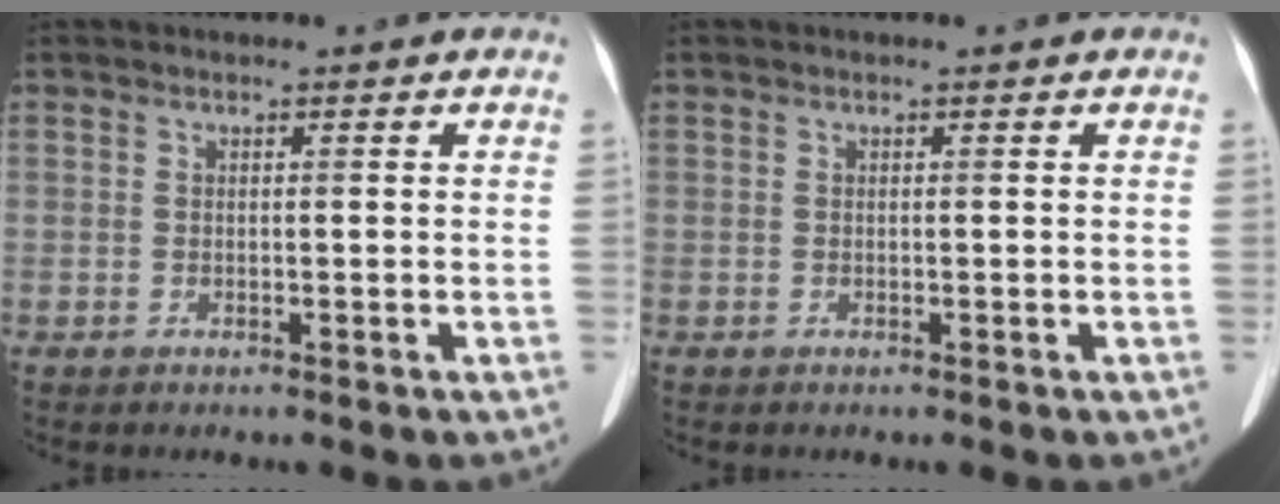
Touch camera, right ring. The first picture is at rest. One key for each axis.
{"total": 0.0}